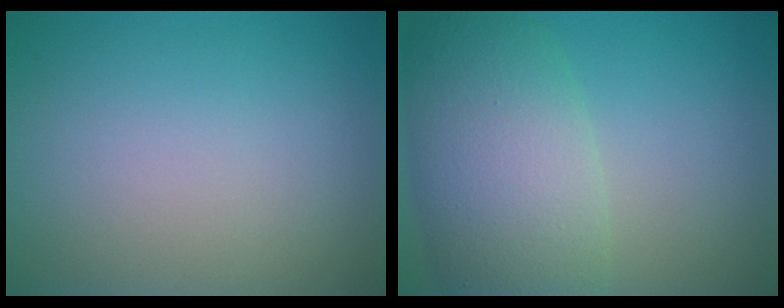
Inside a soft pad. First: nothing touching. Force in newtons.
{"total": 8.4, "press": 8.4, "slide": 0.3}